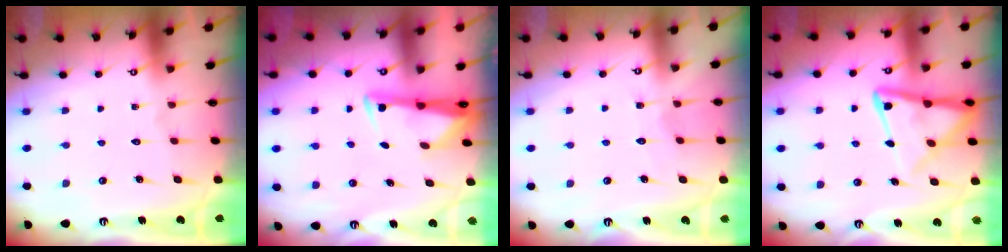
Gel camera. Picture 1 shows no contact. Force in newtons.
{"total": 3.4, "press": 3.3, "slide": 0.9}
{"total": 4.0, "press": 3.9, "slide": 0.4}
{"total": 11.7, "press": 11.7, "slide": 1.1}